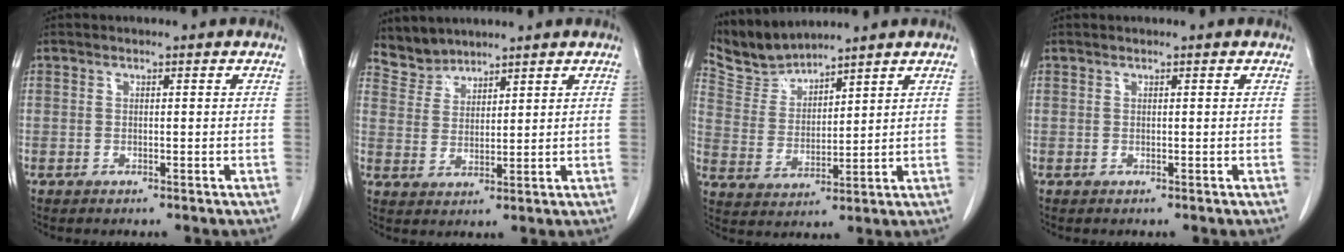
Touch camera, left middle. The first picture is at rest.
{"total": 4.1, "force": [3.9, 1.0, -0.7], "torque": [0.012, 0.007, 0.086]}
{"total": 6.3, "force": [6.3, 0.2, -0.3], "torque": [-0.010, 0.005, 0.143]}
{"total": 0.0}